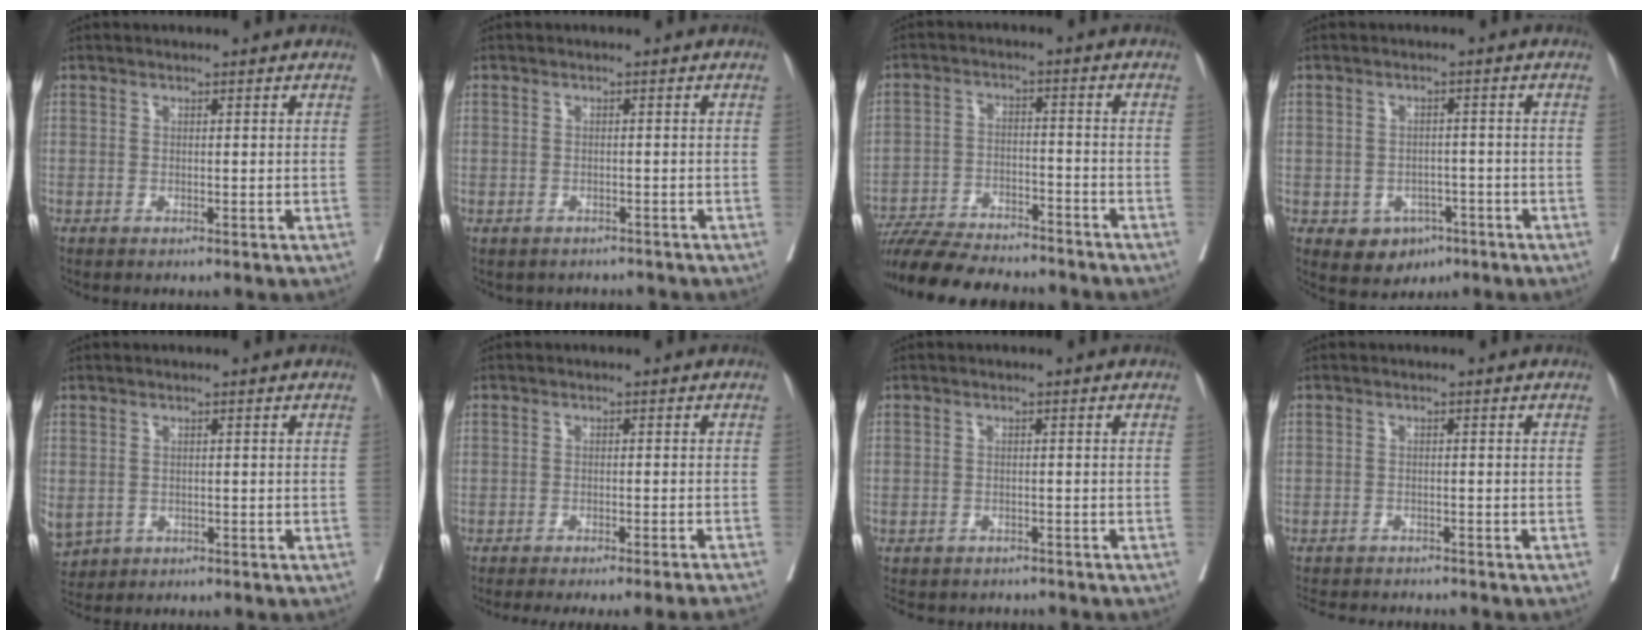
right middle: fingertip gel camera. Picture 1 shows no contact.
{"total": 3.2, "force": [-2.7, 1.6, 0.4], "torque": [-0.008, 0.008, -0.033]}
{"total": 15.7, "force": [-14.2, 3.0, 6.0], "torque": [-0.102, -0.002, -0.216]}
{"total": 5.1, "force": [-2.4, 4.0, 2.0], "torque": [-0.023, 0.005, -0.024]}
{"total": 7.5, "force": [-2.5, 6.4, 3.1], "torque": [-0.097, -0.004, -0.029]}
{"total": 12.5, "force": [-11.6, -0.9, 4.7], "torque": [-0.046, -0.028, -0.145]}
{"total": 8.2, "force": [-7.2, 3.3, 1.9], "torque": [-0.035, -0.001, -0.089]}
{"total": 8.3, "force": [-7.8, 1.7, 2.2], "torque": [-0.033, -0.003, -0.107]}